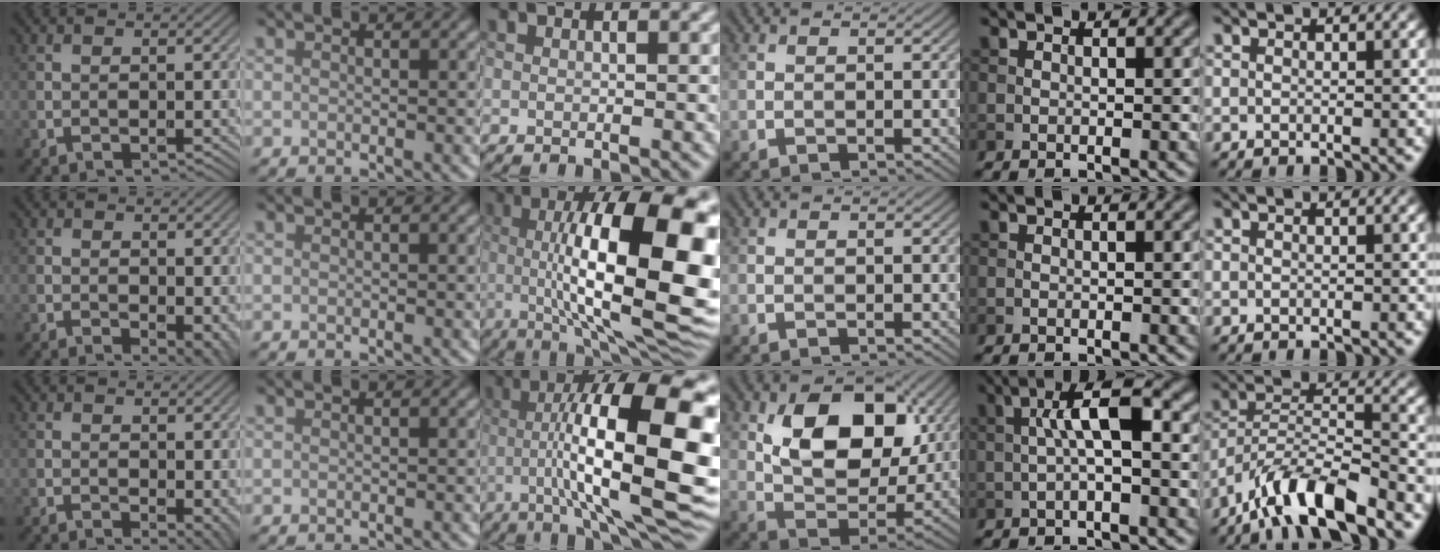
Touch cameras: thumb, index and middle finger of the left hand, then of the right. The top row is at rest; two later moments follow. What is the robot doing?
{"motion": "unscrew", "object": "dispenser bottle"}